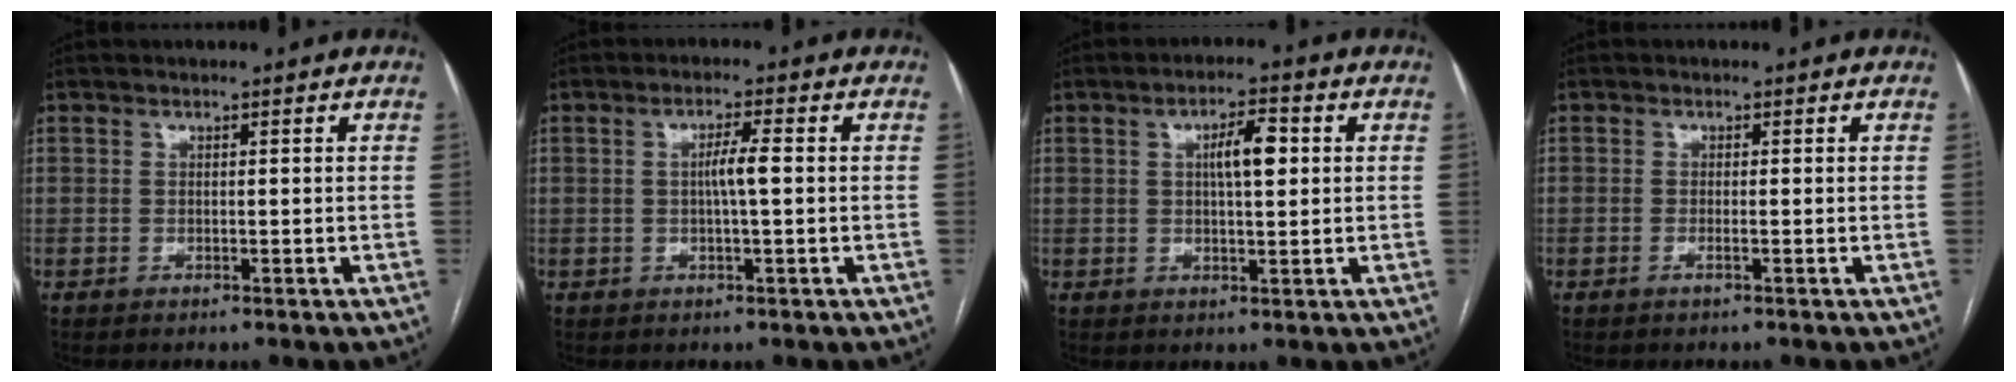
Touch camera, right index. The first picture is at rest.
{"total": 3.4, "force": [0.0, 0.0, 3.4], "torque": [-0.062, 0.001, 0.000]}
{"total": 5.4, "force": [1.1, 1.3, 5.1], "torque": [-0.089, 0.012, 0.020]}
{"total": 0.7, "force": [-0.4, -0.1, 0.7], "torque": [-0.013, 0.000, -0.007]}